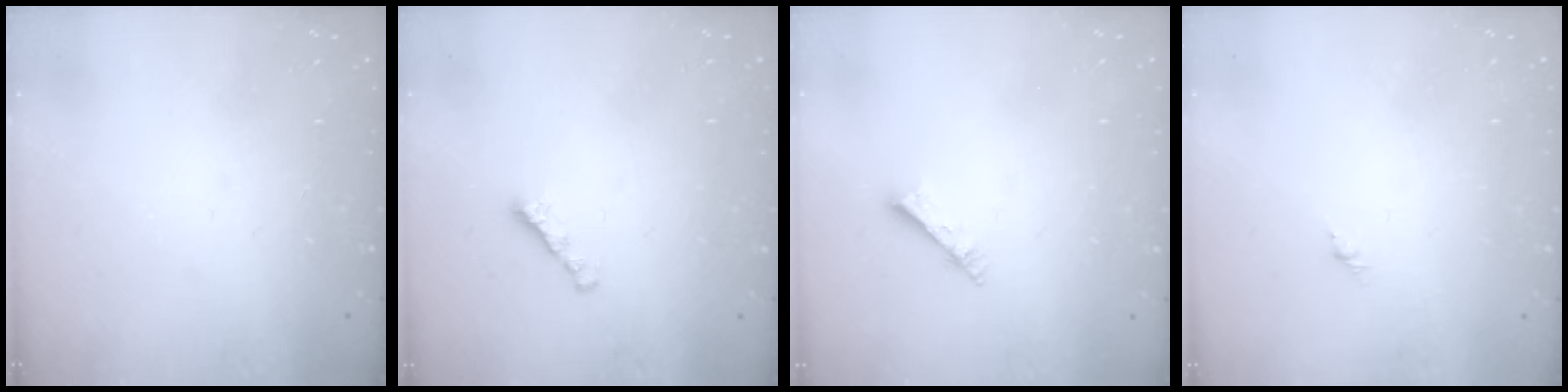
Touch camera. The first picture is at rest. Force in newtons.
{"total": 1.7, "press": 1.6, "slide": 0.5}
{"total": 2.7, "press": 2.7, "slide": 0.3}
{"total": 1.3, "press": 1.2, "slide": 0.5}